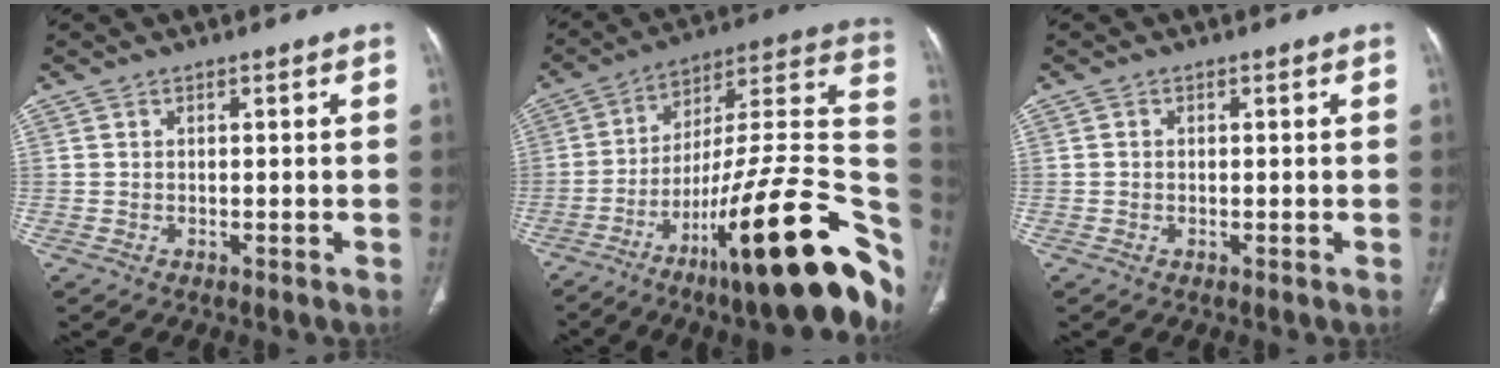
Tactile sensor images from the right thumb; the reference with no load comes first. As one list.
[{"total": 33.1, "force": [-16.1, 8.5, 27.7], "torque": [-0.304, 0.082, -0.242]}, {"total": 0.6, "force": [-0.1, 0.5, 0.2], "torque": [-0.003, 0.002, -0.002]}]